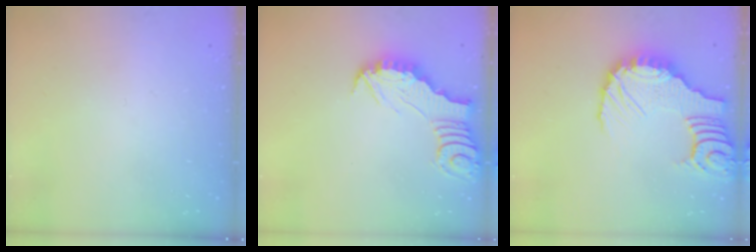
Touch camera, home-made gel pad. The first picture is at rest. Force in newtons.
{"total": 2.9, "press": 2.9, "slide": 0.3}
{"total": 11.8, "press": 11.7, "slide": 1.4}